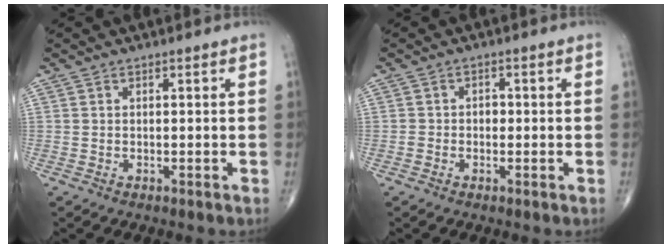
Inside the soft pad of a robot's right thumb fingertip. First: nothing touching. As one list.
[{"total": 1.6, "force": [-0.3, 1.4, 0.9], "torque": [-0.005, 0.005, -0.007]}]